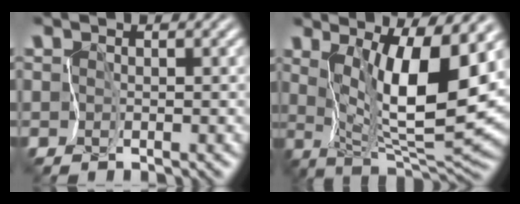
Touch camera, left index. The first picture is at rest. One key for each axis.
{"total": 8.1, "fx": 2.8, "fy": 1.7, "fz": 7.4, "tx": -0.133, "ty": -0.026, "tz": 0.058}